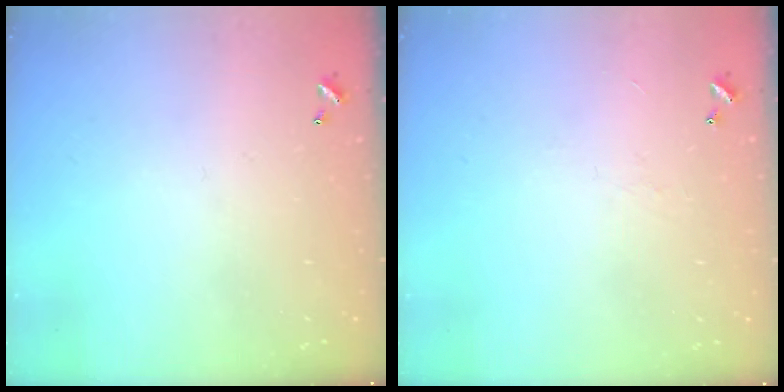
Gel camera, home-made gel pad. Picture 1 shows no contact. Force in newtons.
{"total": 1.3, "press": 1.2, "slide": 0.5}